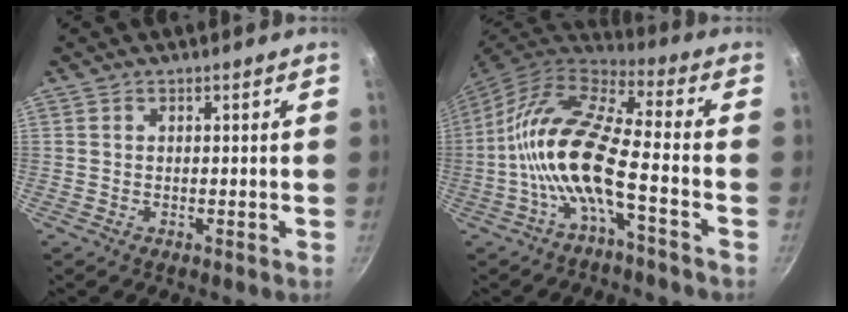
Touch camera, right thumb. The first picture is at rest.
{"total": 14.8, "force": [-4.1, 4.4, 13.5], "torque": [-0.273, 0.048, -0.094]}